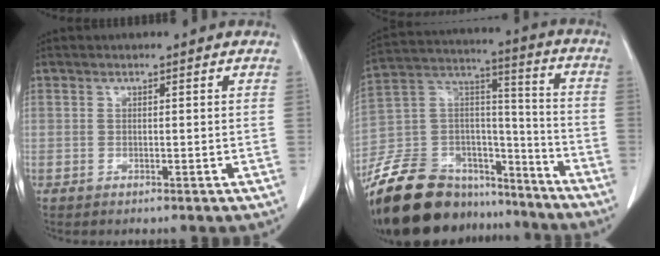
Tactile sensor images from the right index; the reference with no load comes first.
{"total": 24.4, "force": [-19.8, 10.3, 10.0], "torque": [-0.217, 0.027, -0.328]}